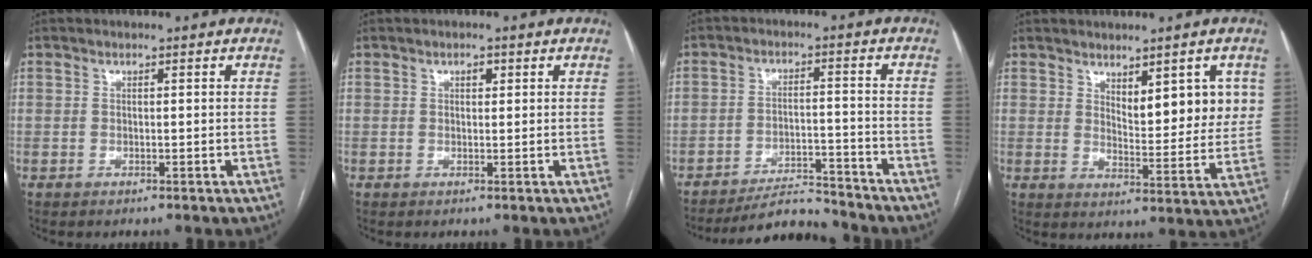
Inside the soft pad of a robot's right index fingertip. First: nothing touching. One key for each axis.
{"total": 1.2, "fx": 0.5, "fy": 0.6, "fz": 0.8, "tx": -0.011, "ty": 0.001, "tz": 0.006}
{"total": 8.0, "fx": -7.9, "fy": 0.6, "fz": 0.9, "tx": -0.012, "ty": 0.004, "tz": -0.134}
{"total": 8.5, "fx": 3.7, "fy": 2.8, "fz": 7.1, "tx": -0.092, "ty": -0.007, "tz": 0.059}